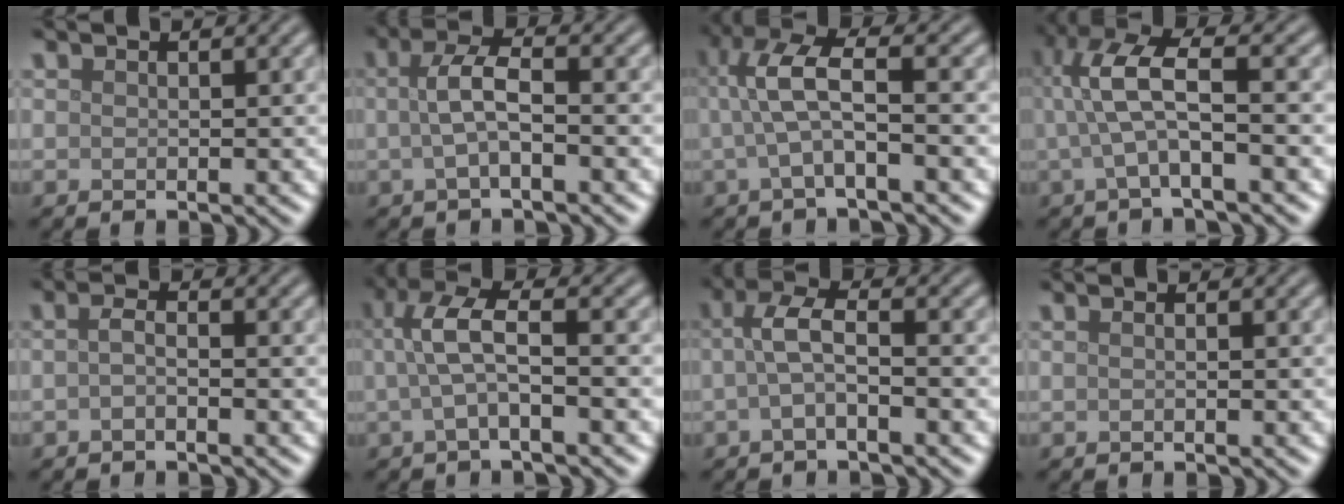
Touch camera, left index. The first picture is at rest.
{"total": 3.2, "force": [-0.1, 0.8, 3.1], "torque": [-0.064, 0.004, -0.005]}
{"total": 4.9, "force": [0.0, 1.1, 4.8], "torque": [-0.103, 0.016, -0.008]}
{"total": 5.8, "force": [0.2, 1.3, 5.7], "torque": [-0.121, 0.016, 0.000]}
{"total": 1.3, "force": [-0.5, 0.4, 1.2], "torque": [-0.025, 0.001, -0.013]}
{"total": 4.2, "force": [-0.1, 0.9, 4.1], "torque": [-0.087, 0.013, -0.008]}
{"total": 3.0, "force": [-0.4, 0.8, 2.8], "torque": [-0.058, 0.010, -0.014]}
{"total": 0.8, "force": [0.1, 0.3, 0.7], "torque": [-0.007, -0.008, -0.006]}